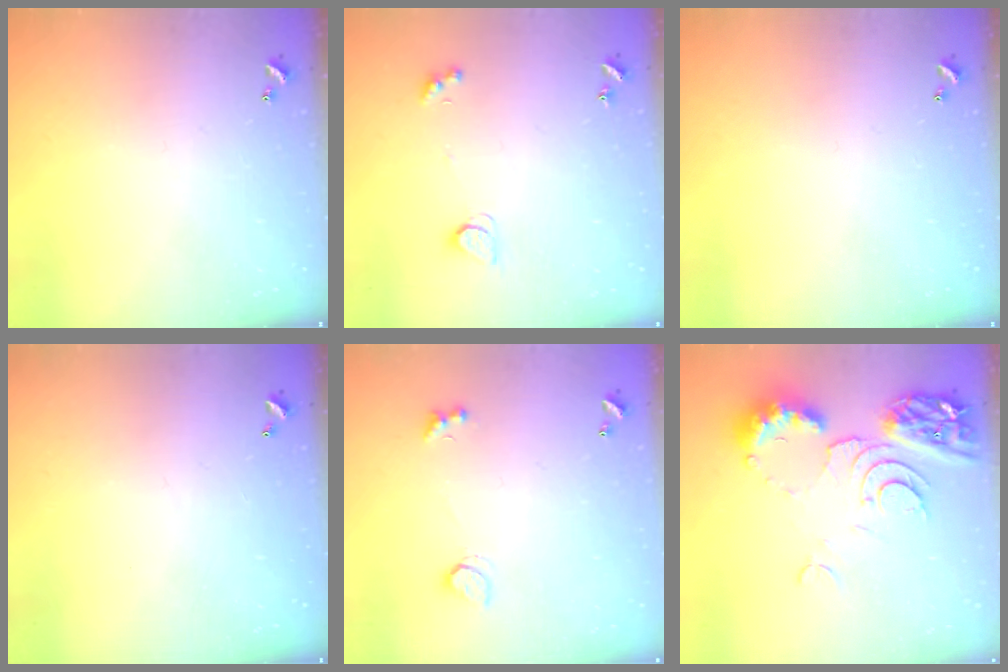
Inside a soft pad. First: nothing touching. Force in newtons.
{"total": 2.6, "press": 2.6, "slide": 0.5}
{"total": 0.0}
{"total": 2.7, "press": 2.7, "slide": 0.1}
{"total": 2.3, "press": 1.9, "slide": 1.1}
{"total": 11.1, "press": 11.0, "slide": 1.3}